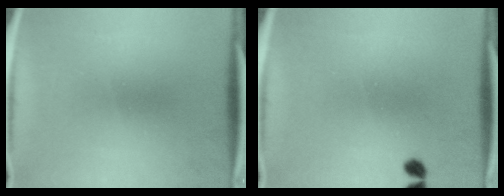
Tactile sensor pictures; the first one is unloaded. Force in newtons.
{"total": 1.2}